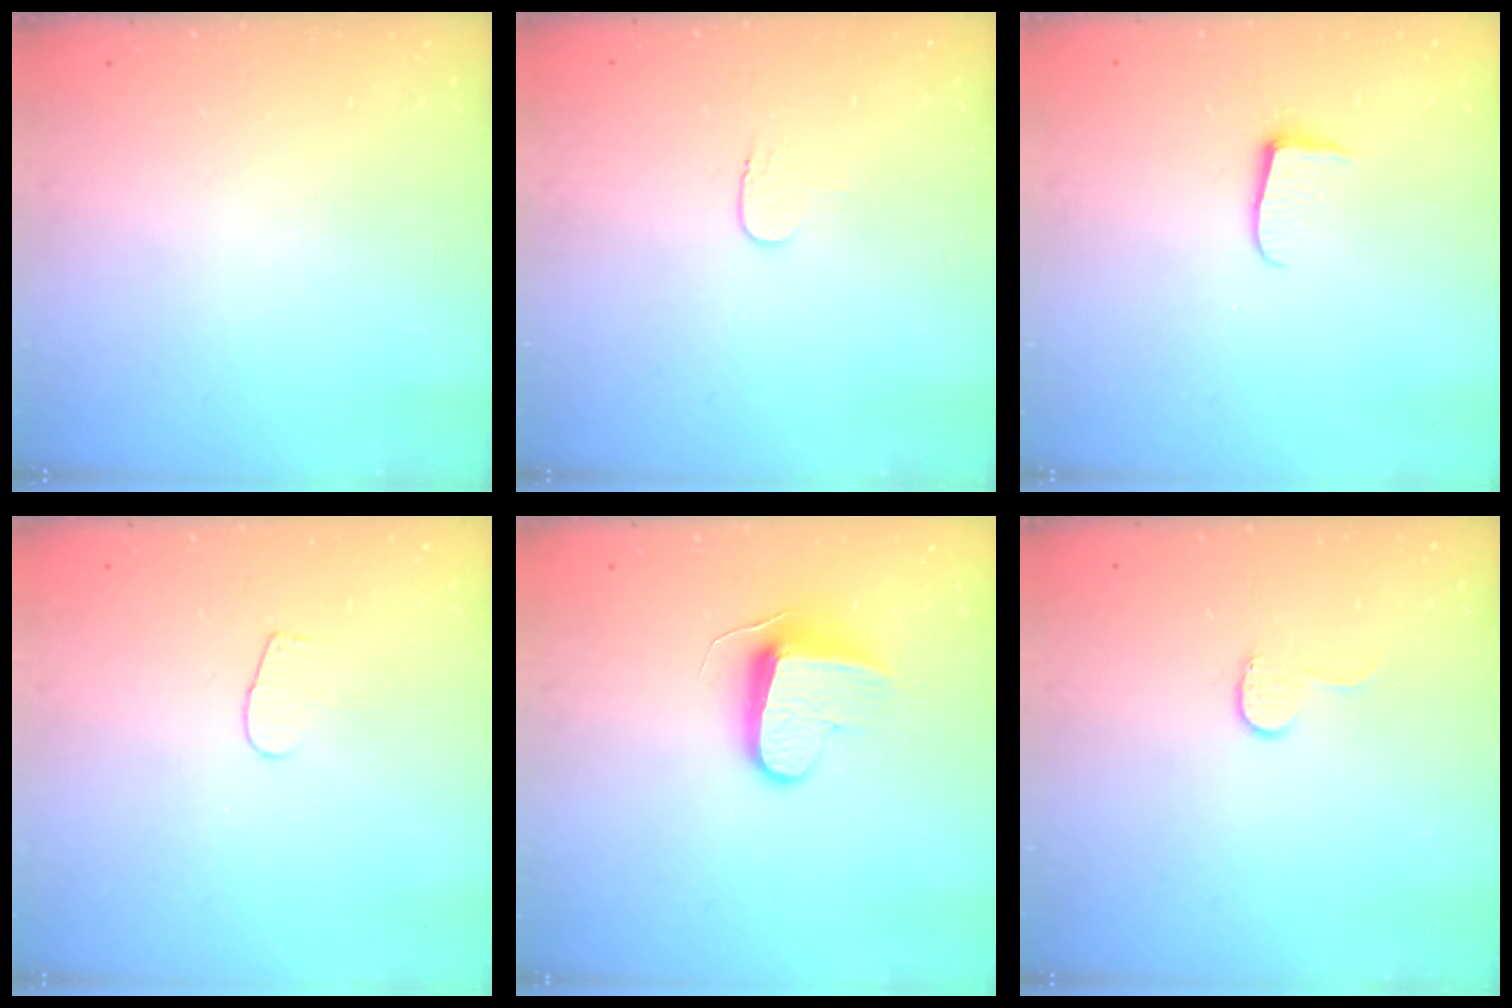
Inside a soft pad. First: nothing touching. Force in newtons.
{"total": 3.5, "press": 3.5, "slide": 0.4}
{"total": 4.9, "press": 4.8, "slide": 0.6}
{"total": 3.2, "press": 3.2, "slide": 0.3}
{"total": 9.3, "press": 9.3, "slide": 0.1}
{"total": 4.9, "press": 4.9, "slide": 0.4}